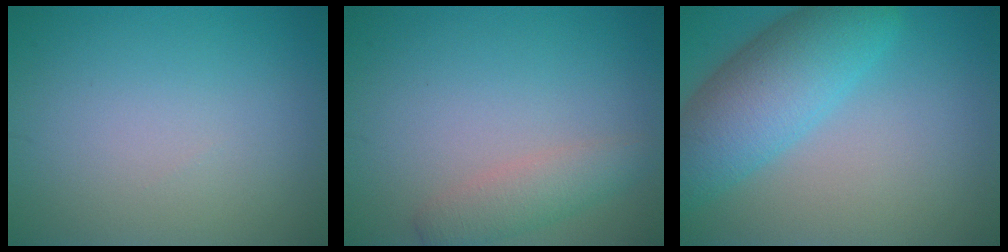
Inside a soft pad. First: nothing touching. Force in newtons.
{"total": 2.6, "press": 2.6, "slide": 0.1}
{"total": 7.8, "press": 7.8, "slide": 0.2}